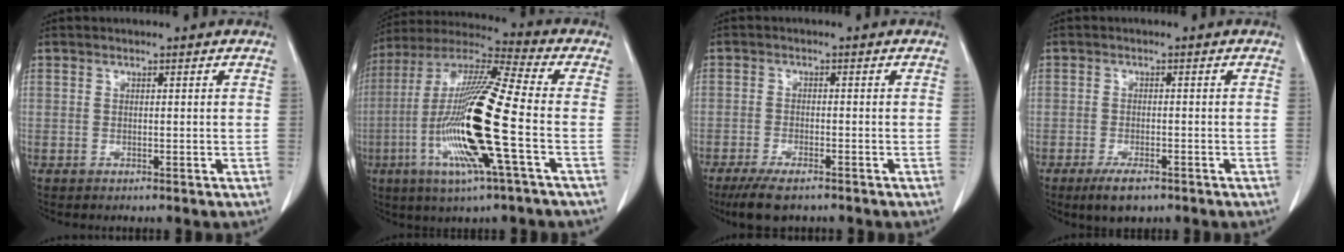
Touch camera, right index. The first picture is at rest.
{"total": 19.3, "force": [-4.8, 0.3, 18.7], "torque": [-0.389, -0.016, -0.100]}
{"total": 5.9, "force": [-4.4, 1.5, 3.6], "torque": [-0.065, -0.011, -0.073]}
{"total": 4.1, "force": [-2.8, 1.5, 2.7], "torque": [-0.051, -0.004, -0.041]}